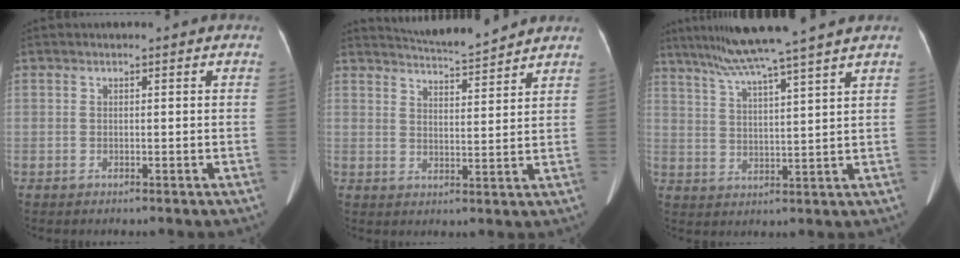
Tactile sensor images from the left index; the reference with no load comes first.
{"total": 8.6, "force": [8.4, 0.1, 2.0], "torque": [-0.045, 0.006, 0.127]}
{"total": 13.2, "force": [10.9, -2.2, 7.1], "torque": [-0.122, 0.012, 0.167]}